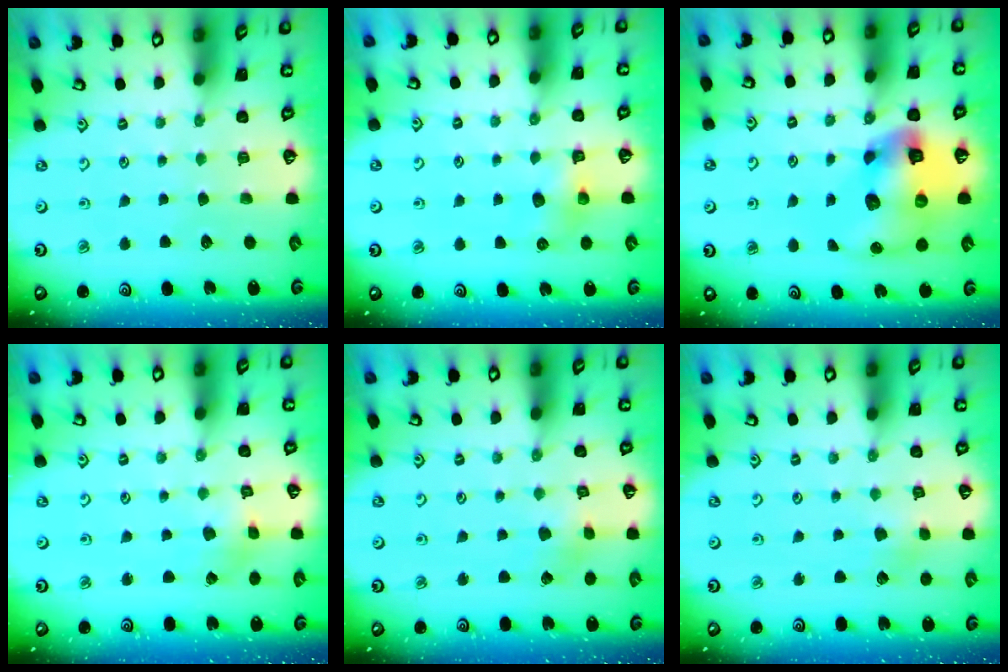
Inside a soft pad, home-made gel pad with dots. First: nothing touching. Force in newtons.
{"total": 5.7, "press": 5.7, "slide": 0.7}
{"total": 16.7, "press": 16.5, "slide": 2.2}
{"total": 1.5, "press": 1.4, "slide": 0.2}
{"total": 2.5, "press": 2.5, "slide": 0.3}
{"total": 2.8, "press": 2.7, "slide": 0.5}